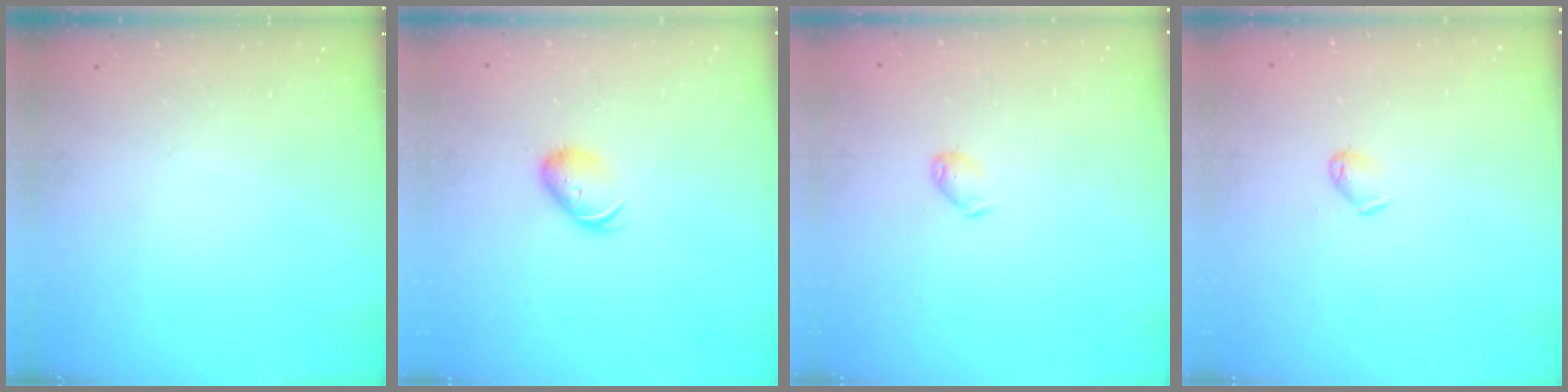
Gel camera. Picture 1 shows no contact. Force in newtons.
{"total": 5.9, "press": 5.8, "slide": 0.9}
{"total": 3.1, "press": 3.1, "slide": 0.5}
{"total": 4.1, "press": 4.0, "slide": 0.9}